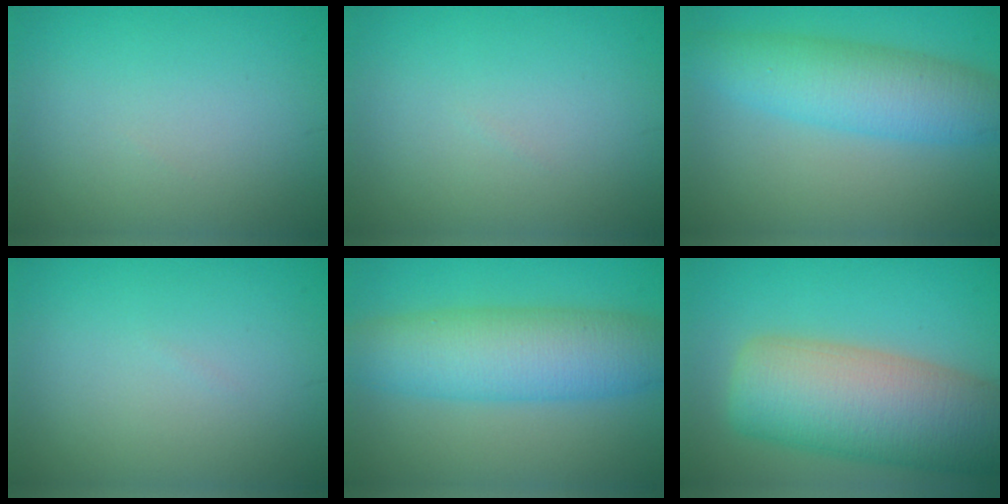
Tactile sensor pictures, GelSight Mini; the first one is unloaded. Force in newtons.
{"total": 0.0}
{"total": 6.6, "press": 6.6, "slide": 0.0}
{"total": 0.0}
{"total": 8.2, "press": 8.2, "slide": 0.3}
{"total": 12.7, "press": 12.7, "slide": 1.0}